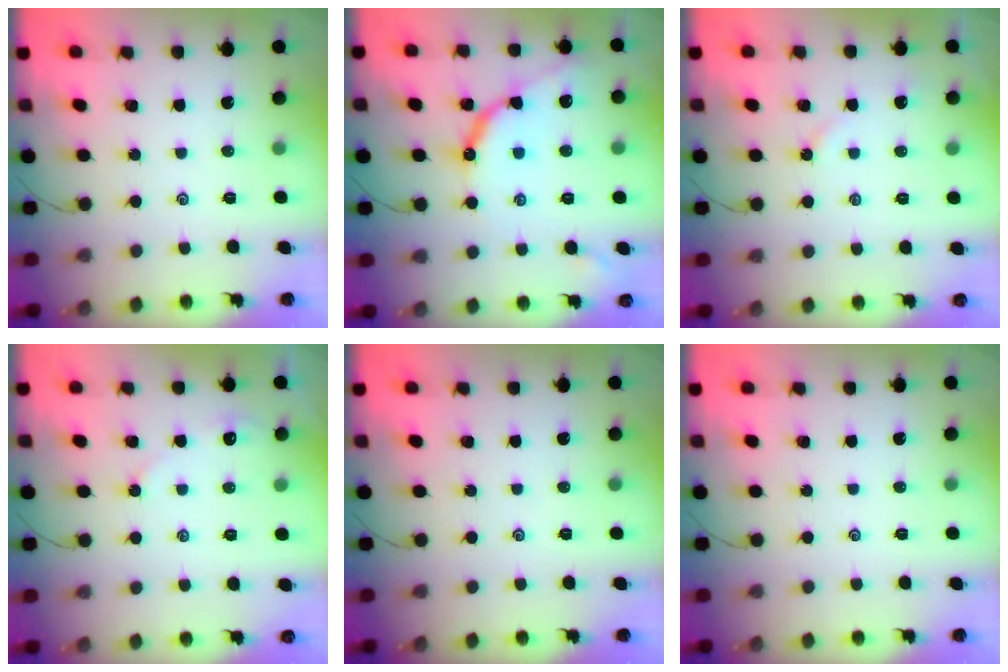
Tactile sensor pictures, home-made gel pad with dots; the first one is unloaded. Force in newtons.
{"total": 10.3, "press": 10.2, "slide": 0.9}
{"total": 2.7, "press": 2.7, "slide": 0.5}
{"total": 2.9, "press": 2.9, "slide": 0.5}
{"total": 0.0}
{"total": 0.0}